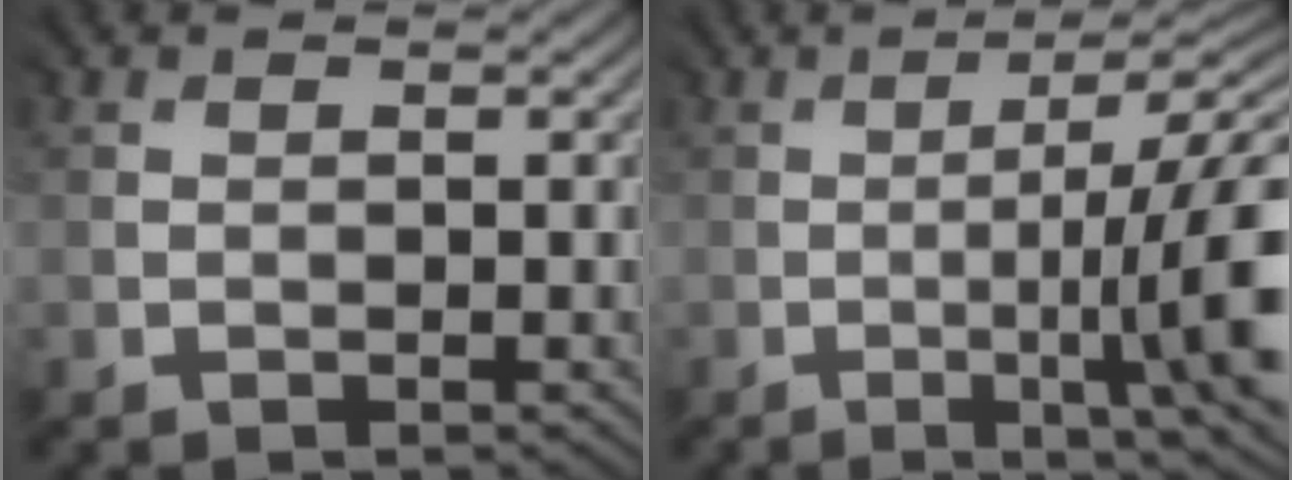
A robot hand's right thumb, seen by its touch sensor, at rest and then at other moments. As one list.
[{"total": 13.3, "force": [-2.9, 3.4, 12.6], "torque": [-0.164, -0.007, -0.026]}]